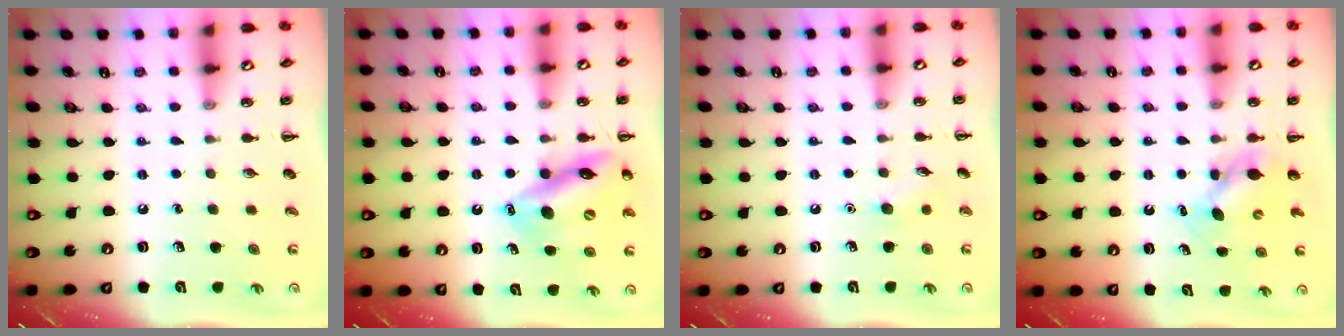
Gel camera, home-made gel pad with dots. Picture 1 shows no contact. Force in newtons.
{"total": 14.6, "press": 14.0, "slide": 3.9}
{"total": 5.0, "press": 4.8, "slide": 1.3}
{"total": 5.7, "press": 5.6, "slide": 0.8}